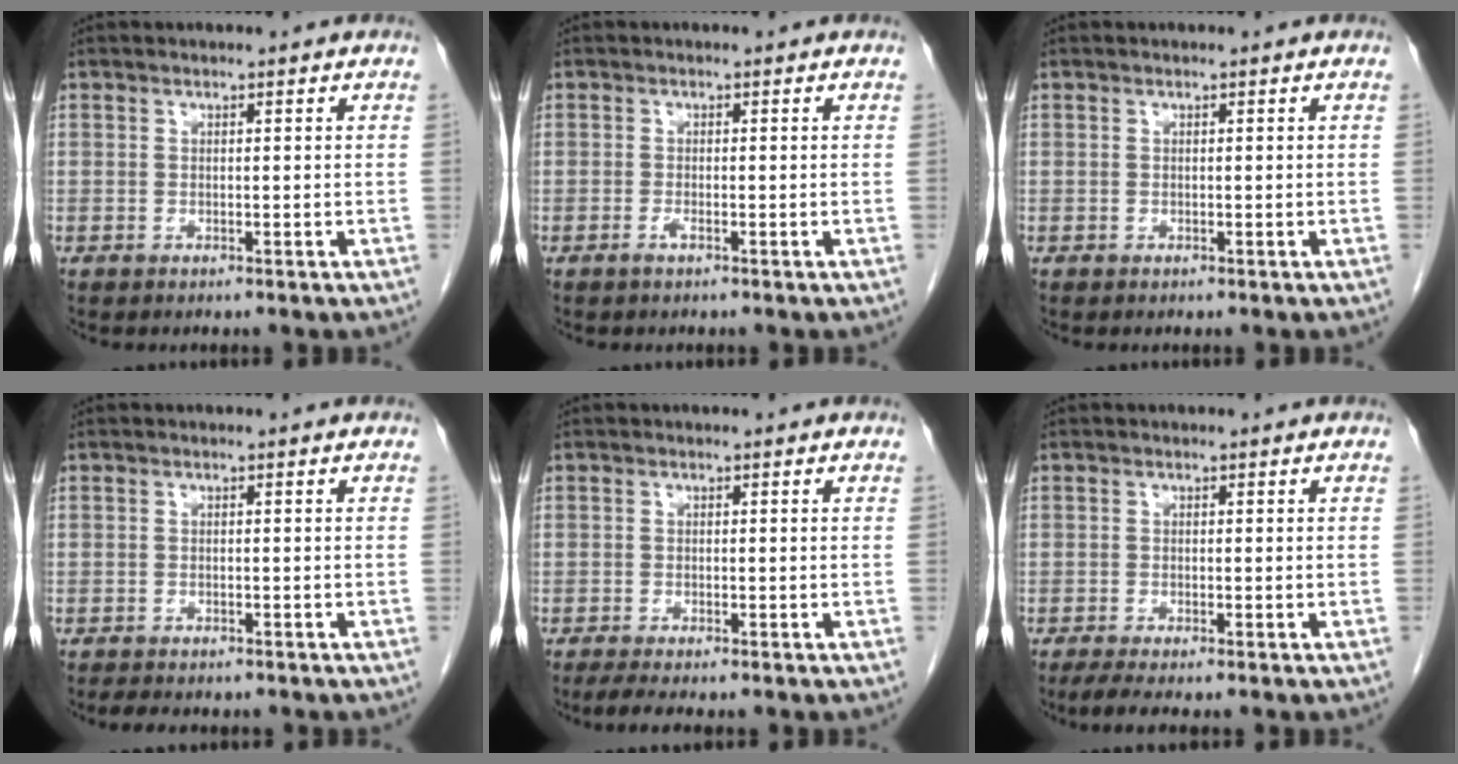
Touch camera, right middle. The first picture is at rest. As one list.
[{"total": 0.9, "force": [-0.6, 0.0, 0.7], "torque": [-0.017, -0.001, -0.011]}, {"total": 0.0}, {"total": 4.5, "force": [-3.8, 1.4, 2.0], "torque": [-0.034, -0.010, -0.048]}, {"total": 4.0, "force": [-3.2, 0.4, 2.4], "torque": [-0.040, -0.012, -0.047]}, {"total": 3.6, "force": [-2.8, 0.3, 2.3], "torque": [-0.042, -0.011, -0.045]}]